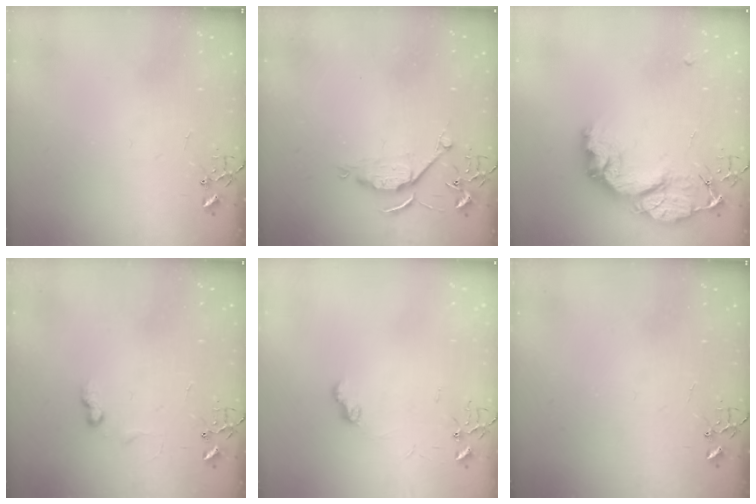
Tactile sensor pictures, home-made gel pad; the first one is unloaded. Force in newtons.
{"total": 6.2, "press": 6.2, "slide": 0.5}
{"total": 15.8, "press": 15.8, "slide": 1.3}
{"total": 6.0, "press": 6.0, "slide": 0.8}
{"total": 6.9, "press": 6.9, "slide": 0.7}
{"total": 0.0}